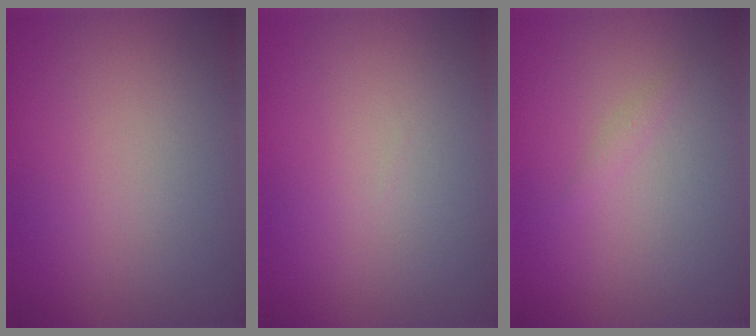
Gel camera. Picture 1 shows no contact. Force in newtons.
{"total": 0.0}
{"total": 0.5, "press": 0.5, "slide": 0.0}